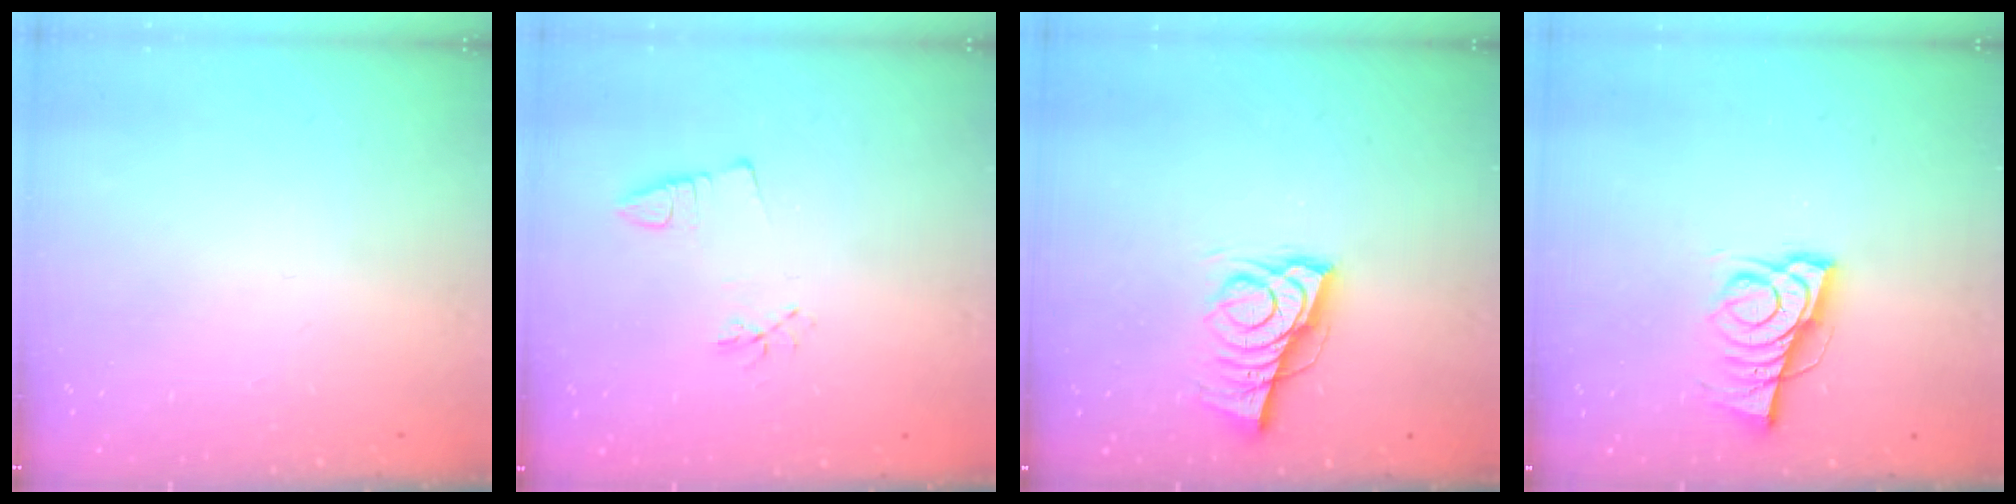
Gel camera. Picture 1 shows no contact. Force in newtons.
{"total": 2.6, "press": 2.3, "slide": 1.3}
{"total": 6.9, "press": 6.8, "slide": 0.8}
{"total": 6.7, "press": 6.6, "slide": 1.0}